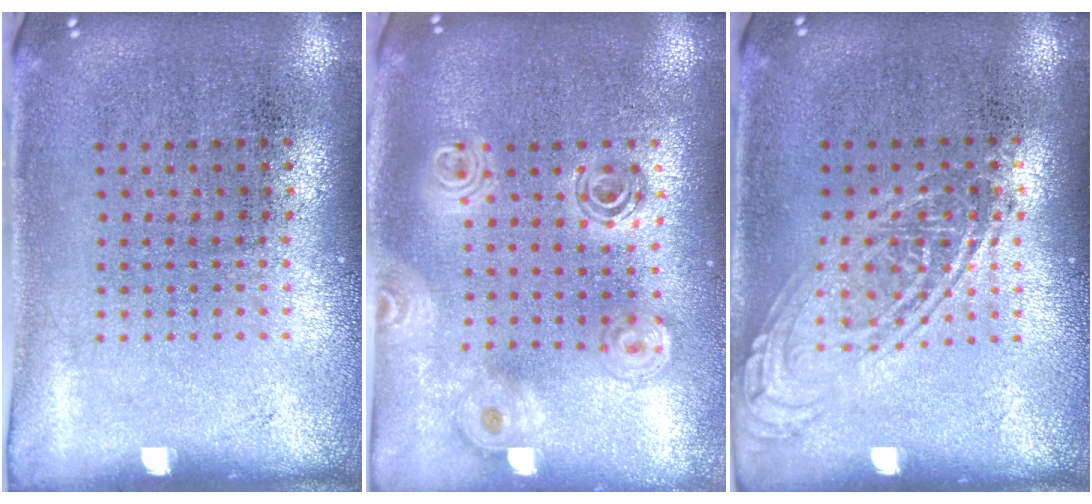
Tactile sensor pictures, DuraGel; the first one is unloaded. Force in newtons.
{"total": 1.9, "press": 1.6, "slide": 1.0}
{"total": 1.5, "press": 1.5, "slide": 0.1}